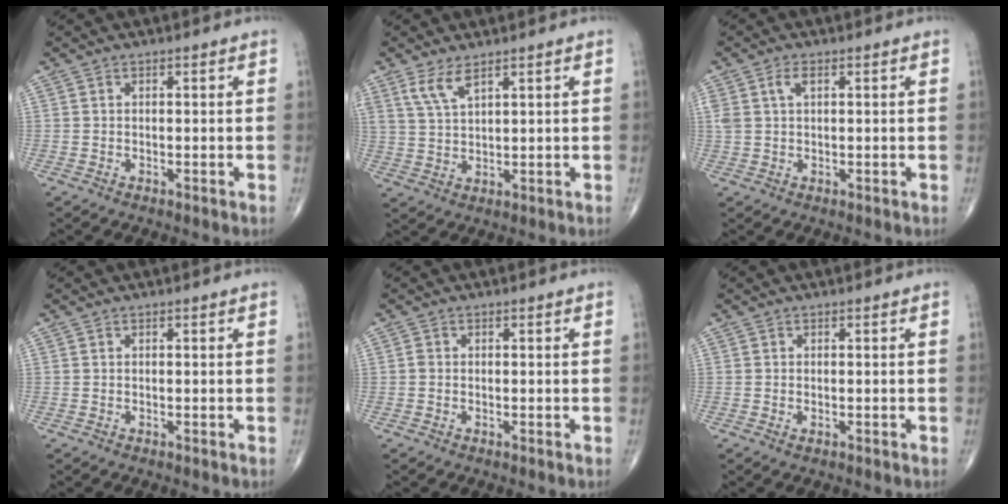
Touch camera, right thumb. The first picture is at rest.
{"total": 4.7, "force": [3.1, 1.6, 3.1], "torque": [-0.068, -0.014, 0.070]}
{"total": 3.1, "force": [1.2, 1.6, 2.4], "torque": [-0.057, 0.010, 0.027]}
{"total": 0.0}
{"total": 0.7, "force": [-0.2, 0.5, 0.3], "torque": [-0.005, 0.001, -0.007]}
{"total": 0.6, "force": [-0.2, 0.3, 0.5], "torque": [-0.009, -0.002, -0.004]}